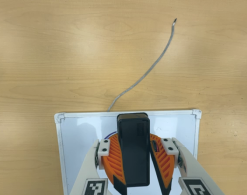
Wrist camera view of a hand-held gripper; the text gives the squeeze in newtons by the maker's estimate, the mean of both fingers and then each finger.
{"total": 11.6, "left": 11.5, "right": 11.8}